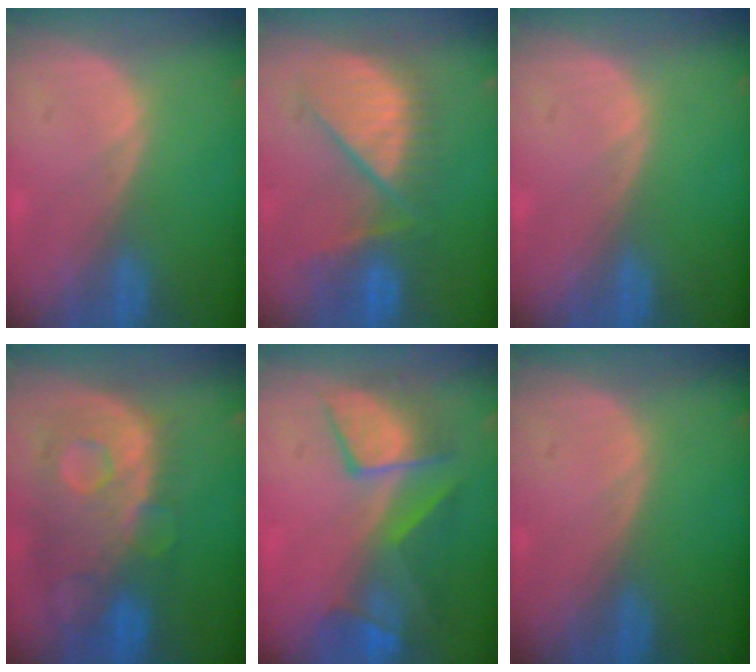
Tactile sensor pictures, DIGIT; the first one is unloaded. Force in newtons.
{"total": 9.1, "press": 8.9, "slide": 2.0}
{"total": 0.0}
{"total": 11.4, "press": 9.8, "slide": 5.8}
{"total": 8.4, "press": 8.1, "slide": 2.2}
{"total": 0.0}